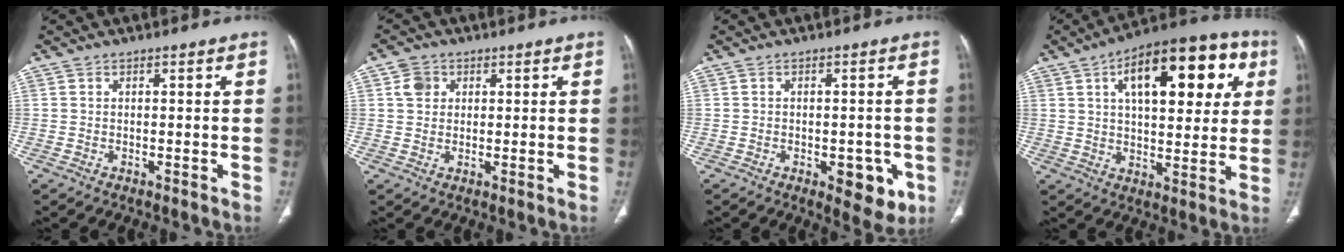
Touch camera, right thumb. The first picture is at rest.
{"total": 3.6, "force": [1.2, 3.0, 1.6], "torque": [-0.016, 0.001, 0.023]}
{"total": 7.1, "force": [-2.6, 3.6, 5.5], "torque": [-0.040, 0.002, -0.024]}
{"total": 22.1, "force": [7.7, 10.3, 18.0], "torque": [-0.219, 0.012, 0.108]}